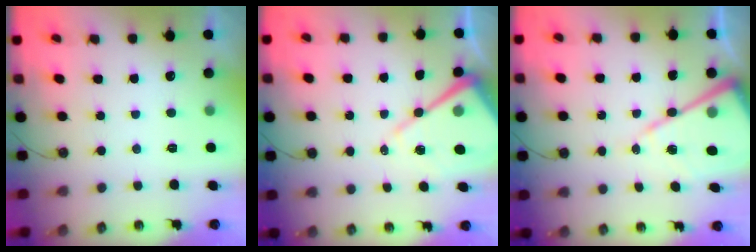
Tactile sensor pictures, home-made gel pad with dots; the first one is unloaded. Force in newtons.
{"total": 13.4, "press": 13.4, "slide": 1.5}
{"total": 16.8, "press": 16.8, "slide": 1.4}